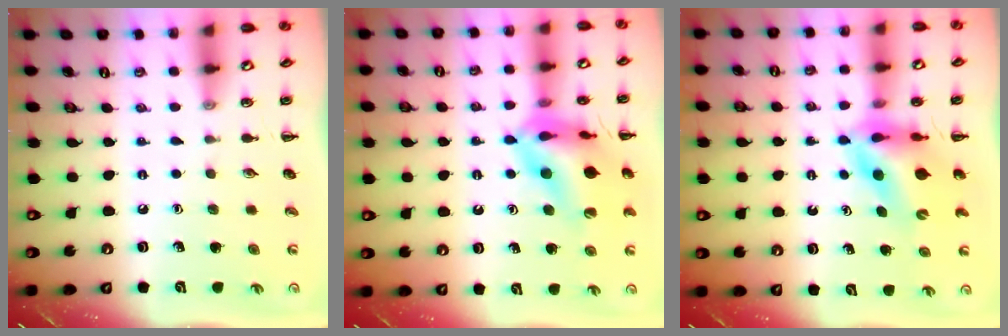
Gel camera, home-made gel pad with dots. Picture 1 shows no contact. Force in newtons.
{"total": 16.9, "press": 16.6, "slide": 3.3}
{"total": 9.4, "press": 9.0, "slide": 2.7}